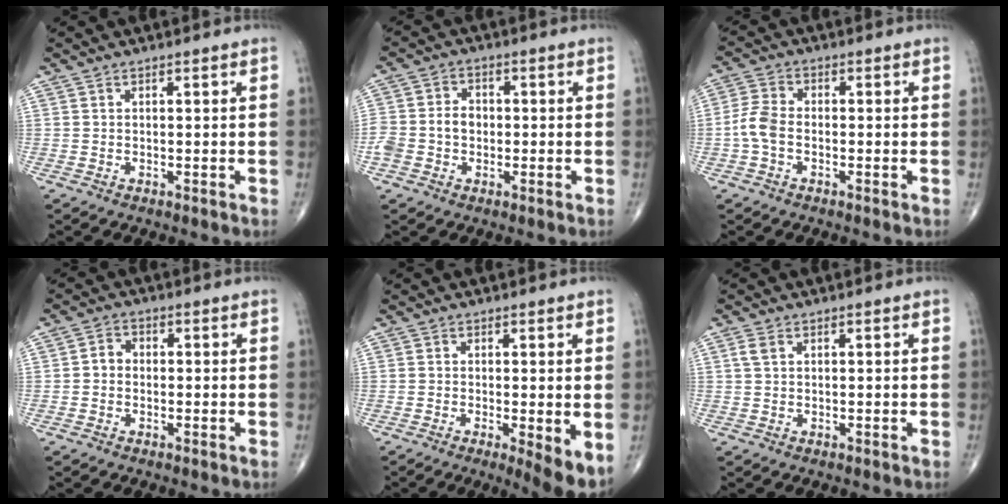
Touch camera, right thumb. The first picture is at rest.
{"total": 6.7, "force": [-0.9, 5.2, 4.0], "torque": [-0.072, 0.024, -0.019]}
{"total": 4.8, "force": [-1.2, 3.0, 3.6], "torque": [-0.082, 0.015, -0.033]}
{"total": 2.8, "force": [-0.3, 2.4, 1.4], "torque": [-0.013, 0.013, -0.012]}
{"total": 5.3, "force": [-1.0, 1.1, 5.1], "torque": [-0.080, -0.018, -0.018]}
{"total": 1.7, "force": [0.7, 1.0, 1.2], "torque": [-0.030, 0.008, 0.017]}